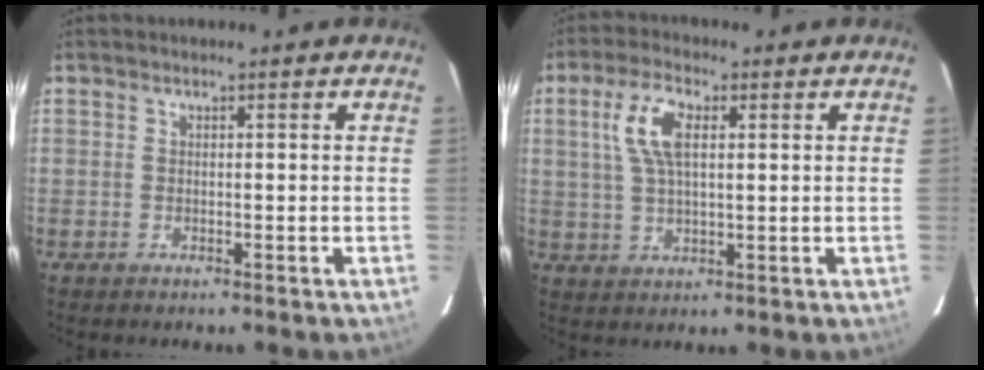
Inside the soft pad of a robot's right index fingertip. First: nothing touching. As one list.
[{"total": 7.9, "force": [2.3, 3.4, 6.8], "torque": [-0.137, 0.013, 0.045]}]